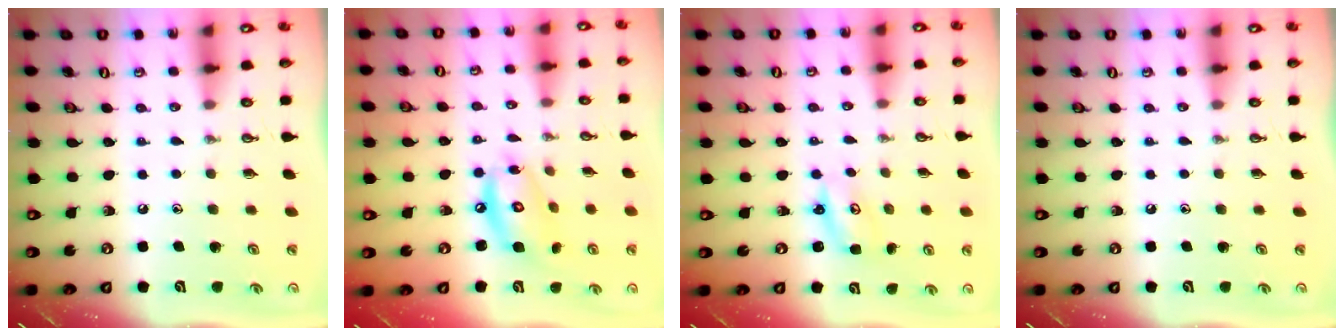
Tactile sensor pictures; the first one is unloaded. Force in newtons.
{"total": 11.5, "press": 11.5, "slide": 0.8}
{"total": 2.7, "press": 2.7, "slide": 0.2}
{"total": 0.0}